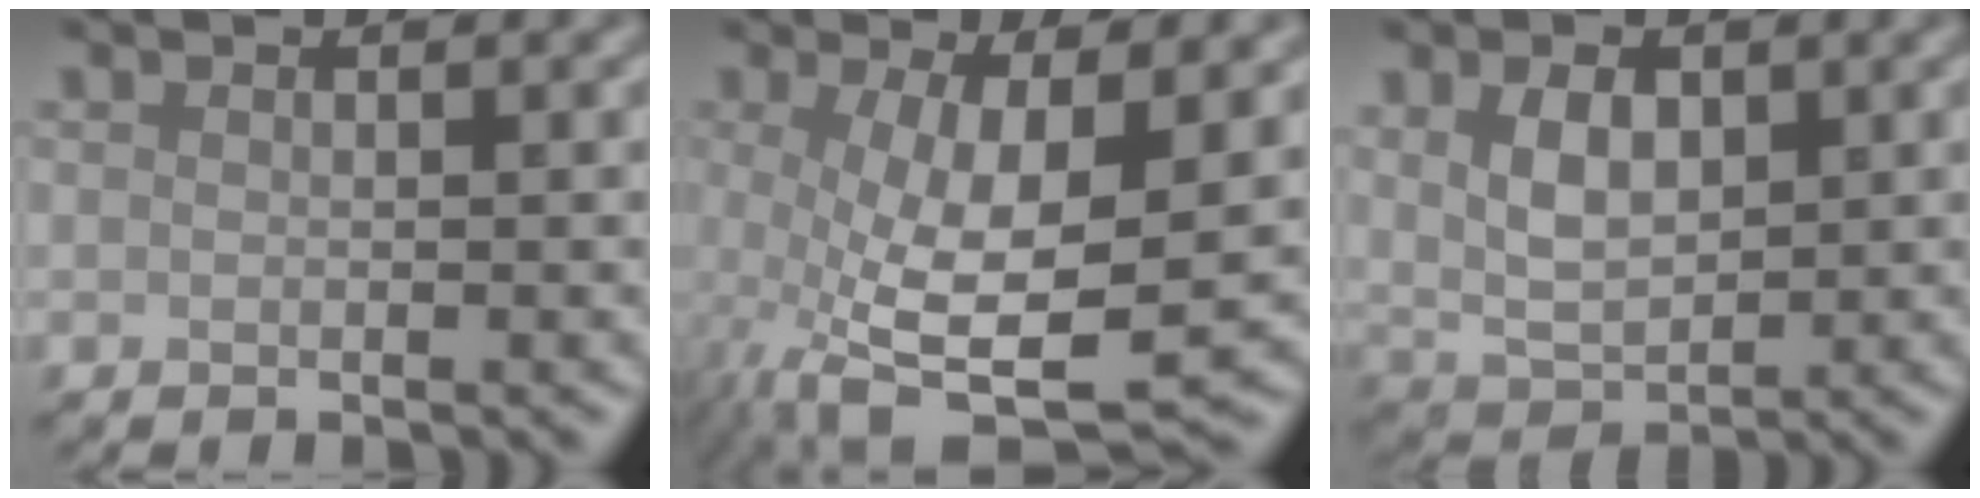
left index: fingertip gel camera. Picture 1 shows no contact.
{"total": 9.1, "force": [-1.4, 2.9, 8.6], "torque": [-0.170, -0.017, -0.023]}
{"total": 4.2, "force": [1.1, 2.6, 3.2], "torque": [-0.067, -0.001, 0.023]}